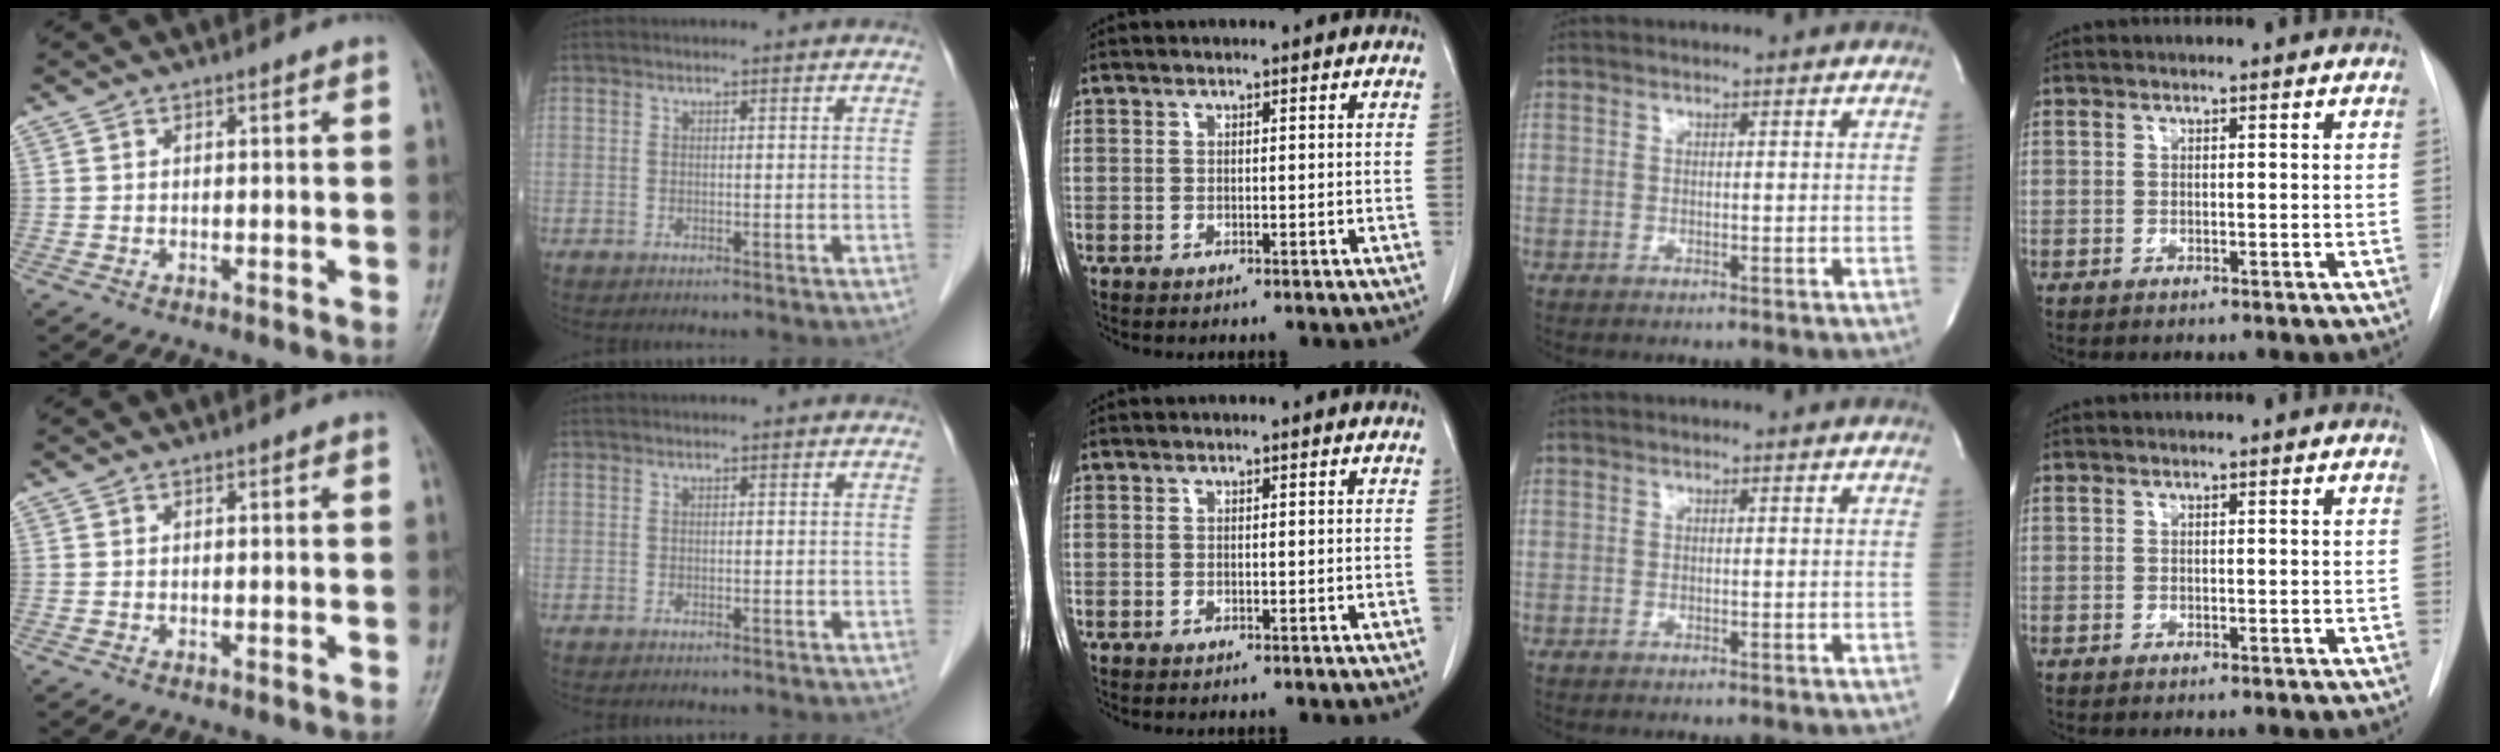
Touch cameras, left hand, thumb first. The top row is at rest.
{}